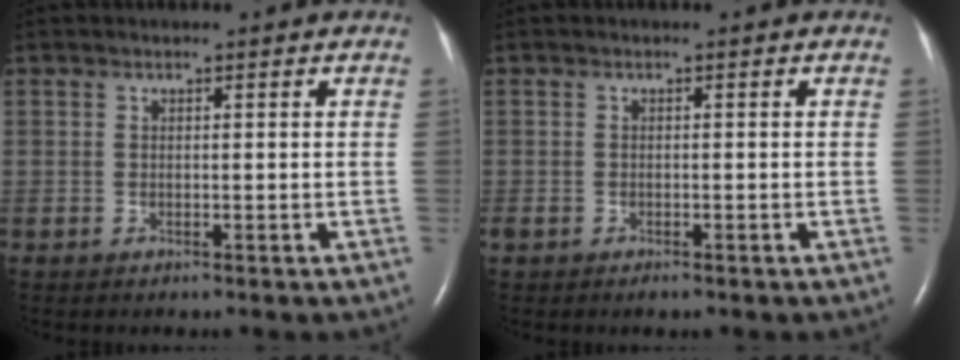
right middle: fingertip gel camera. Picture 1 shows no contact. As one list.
[{"total": 1.3, "force": [-0.9, 0.7, 0.8], "torque": [-0.014, -0.001, -0.009]}]